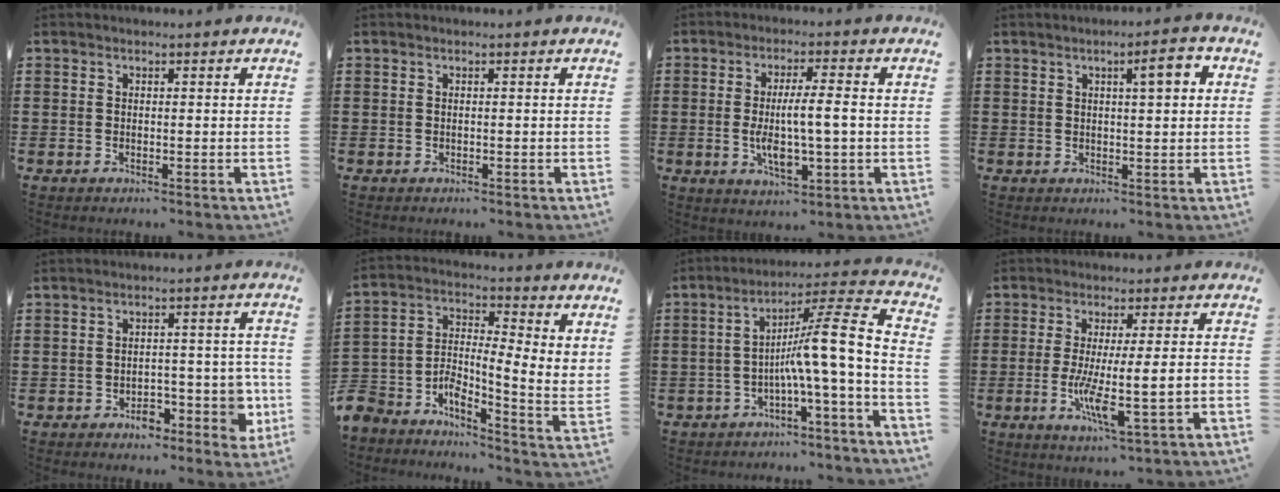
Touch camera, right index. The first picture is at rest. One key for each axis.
{"total": 0.0}
{"total": 7.6, "fx": -0.4, "fy": 1.9, "fz": 7.4, "tx": -0.142, "ty": -0.004, "tz": -0.009}
{"total": 4.5, "fx": 1.4, "fy": 1.0, "fz": 4.1, "tx": -0.066, "ty": 0.003, "tz": 0.016}
{"total": 7.0, "fx": -2.8, "fy": 4.4, "fz": 4.6, "tx": -0.052, "ty": 0.008, "tz": -0.051}
{"total": 3.8, "fx": -1.5, "fy": 1.3, "fz": 3.3, "tx": -0.088, "ty": -0.040, "tz": -0.037}
{"total": 10.0, "fx": -2.2, "fy": -0.2, "fz": 9.7, "tx": -0.166, "ty": -0.035, "tz": -0.060}
{"total": 8.0, "fx": -1.7, "fy": 0.0, "fz": 7.8, "tx": -0.152, "ty": -0.022, "tz": -0.033}